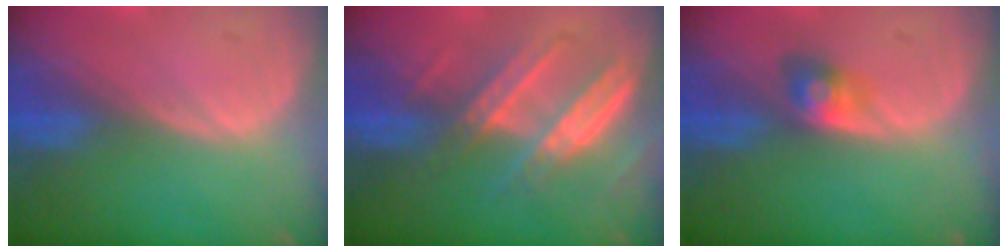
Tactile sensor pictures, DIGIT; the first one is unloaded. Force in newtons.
{"total": 7.8, "press": 7.0, "slide": 3.4}
{"total": 2.9, "press": 2.9, "slide": 0.0}